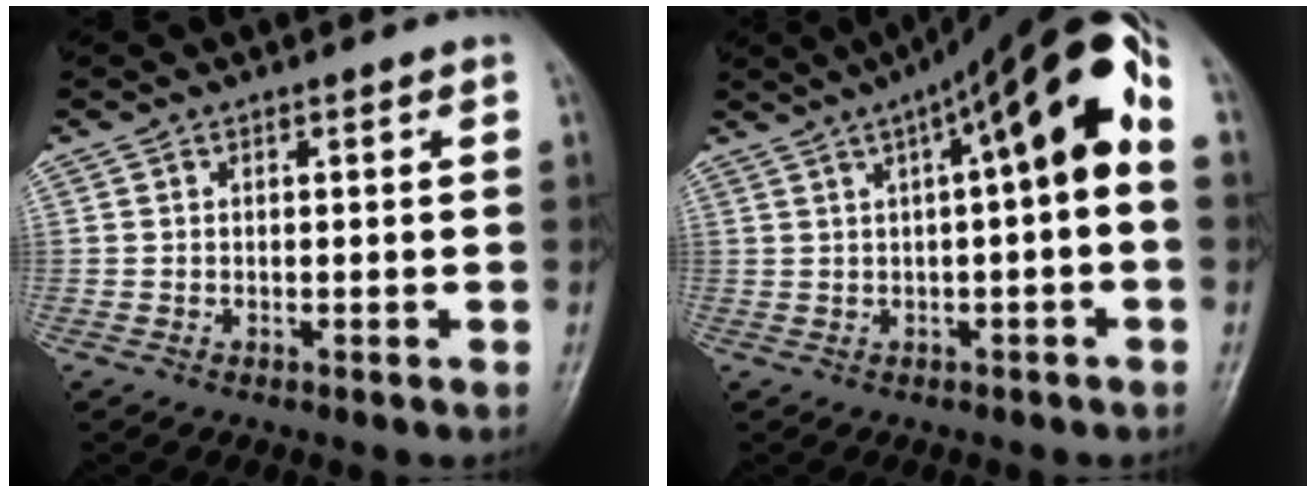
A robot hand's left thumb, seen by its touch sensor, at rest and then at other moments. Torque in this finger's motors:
{"motor_torque": [2.38, 2.63, 2.25, -0.52, 0.31]}